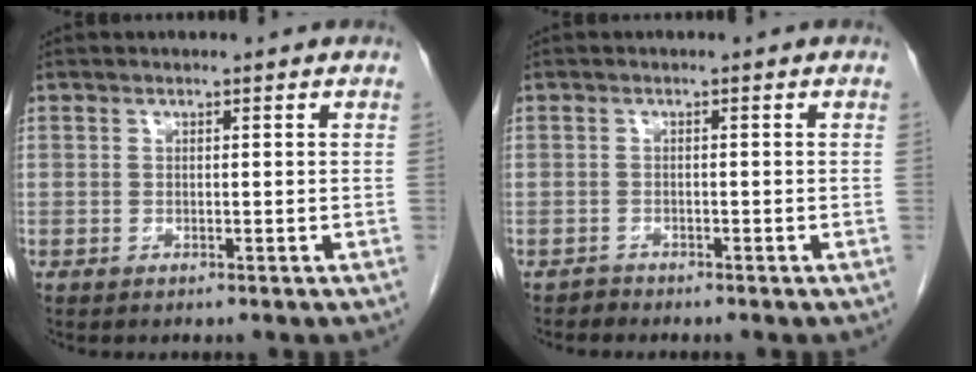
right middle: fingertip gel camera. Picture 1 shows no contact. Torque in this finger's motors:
{"motor_torque": [0.05, 0.00, -0.01, 0.00]}